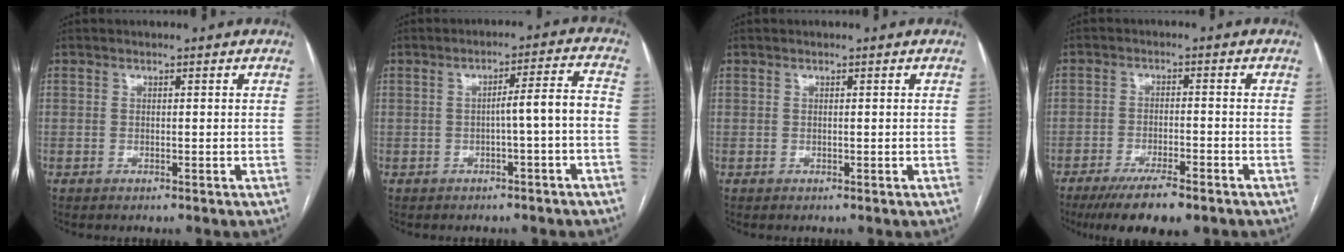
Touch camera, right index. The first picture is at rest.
{"total": 5.2, "force": [-1.3, -0.1, 5.0], "torque": [-0.066, 0.020, -0.016]}
{"total": 0.0}
{"total": 8.5, "force": [-6.2, 1.8, 5.5], "torque": [-0.088, -0.014, -0.100]}